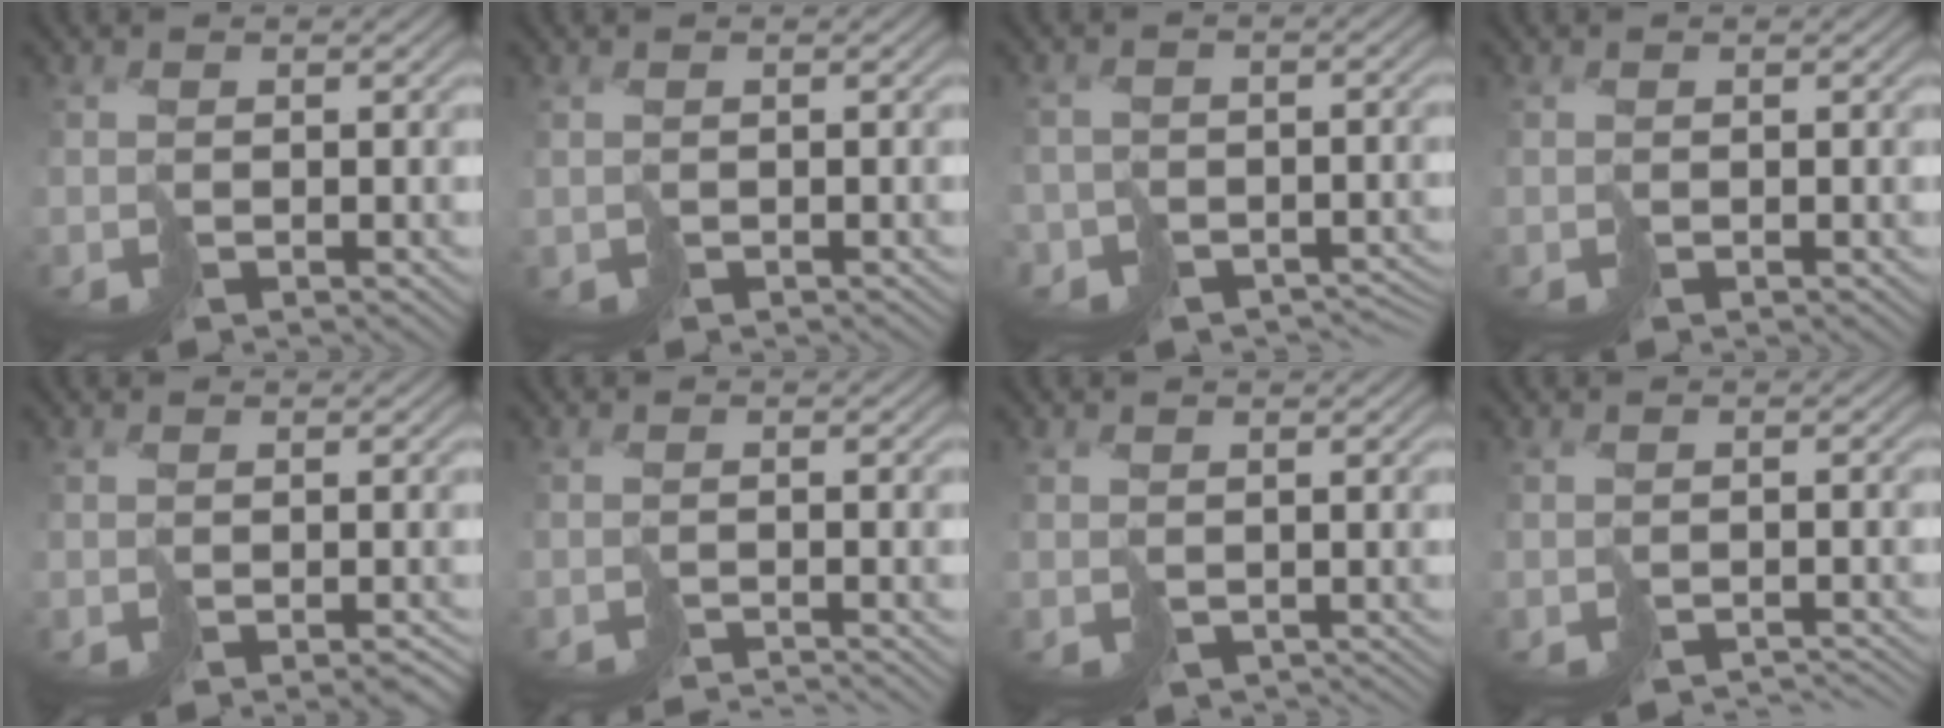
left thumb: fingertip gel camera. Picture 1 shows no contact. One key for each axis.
{"total": 1.0, "fx": -0.1, "fy": 1.0, "fz": 0.3, "tx": -0.009, "ty": -0.006, "tz": 0.002}
{"total": 7.9, "fx": -5.9, "fy": 5.0, "fz": 1.7, "tx": -0.020, "ty": -0.012, "tz": -0.076}
{"total": 0.0}
{"total": 2.1, "fx": -1.5, "fy": 0.6, "fz": 1.4, "tx": -0.015, "ty": -0.005, "tz": -0.017}
{"total": 3.3, "fx": -3.3, "fy": -0.2, "fz": 0.6, "tx": -0.007, "ty": -0.006, "tz": -0.062}
{"total": 2.0, "fx": -1.1, "fy": 1.5, "fz": 0.7, "tx": -0.006, "ty": -0.011, "tz": -0.014}
{"total": 2.9, "fx": -2.7, "fy": 0.6, "fz": 0.8, "tx": -0.012, "ty": -0.010, "tz": -0.038}